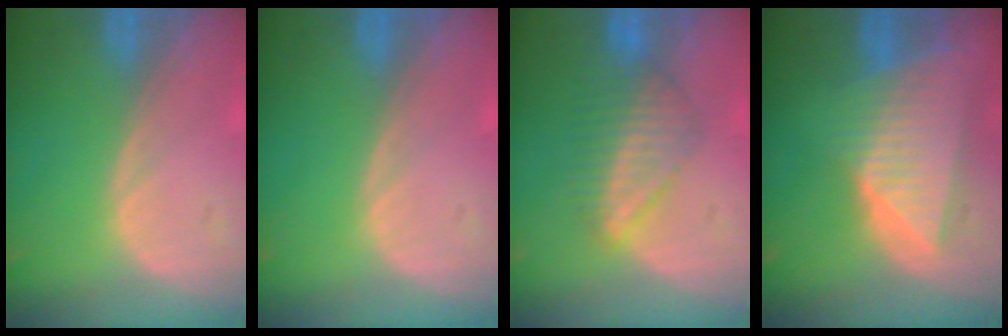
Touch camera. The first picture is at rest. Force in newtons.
{"total": 0.0}
{"total": 6.3, "press": 6.1, "slide": 1.4}
{"total": 9.2, "press": 8.2, "slide": 4.2}